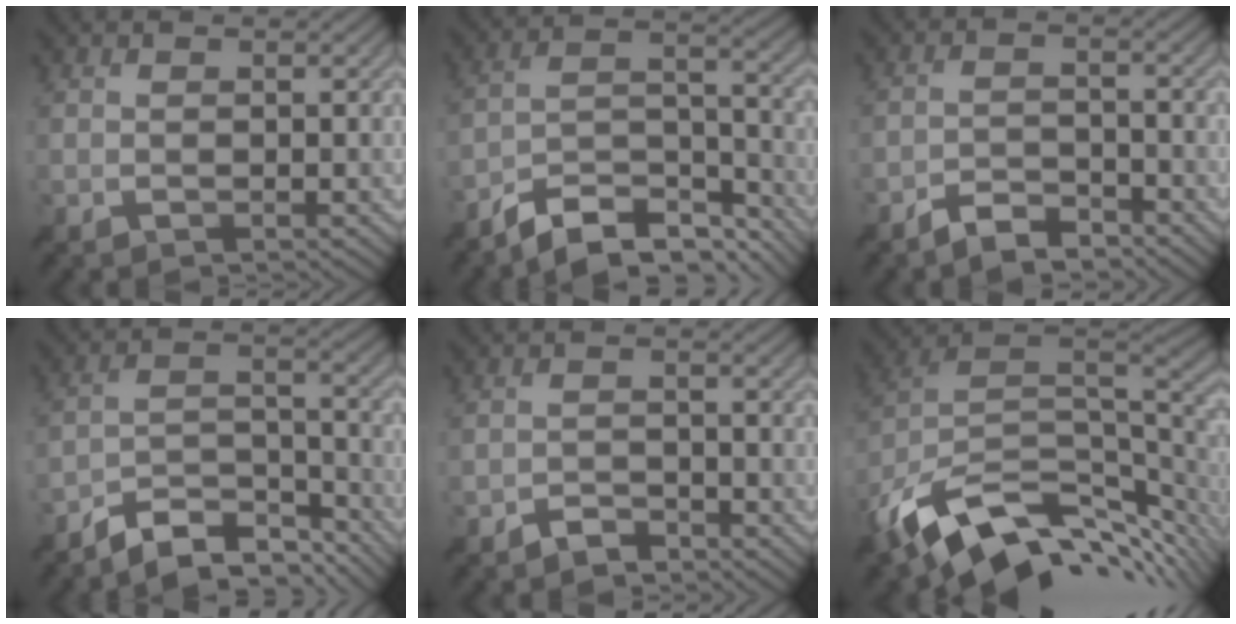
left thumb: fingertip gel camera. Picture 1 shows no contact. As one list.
[{"total": 10.7, "force": [-9.0, 2.9, 4.9], "torque": [-0.081, 0.004, -0.172]}, {"total": 4.1, "force": [-3.6, 1.1, 1.6], "torque": [-0.025, 0.001, -0.073]}, {"total": 8.6, "force": [-7.6, 2.4, 3.3], "torque": [-0.049, 0.003, -0.144]}, {"total": 2.2, "force": [-2.0, 0.8, 0.5], "torque": [0.000, 0.003, -0.043]}, {"total": 15.5, "force": [-6.0, 8.7, 11.3], "torque": [-0.242, -0.022, -0.097]}]